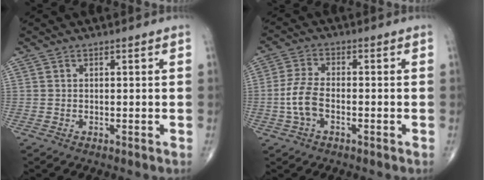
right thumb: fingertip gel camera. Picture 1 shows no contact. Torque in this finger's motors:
{"motor_torque": [-0.06, -0.14, 0.89, -0.07, 0.23]}